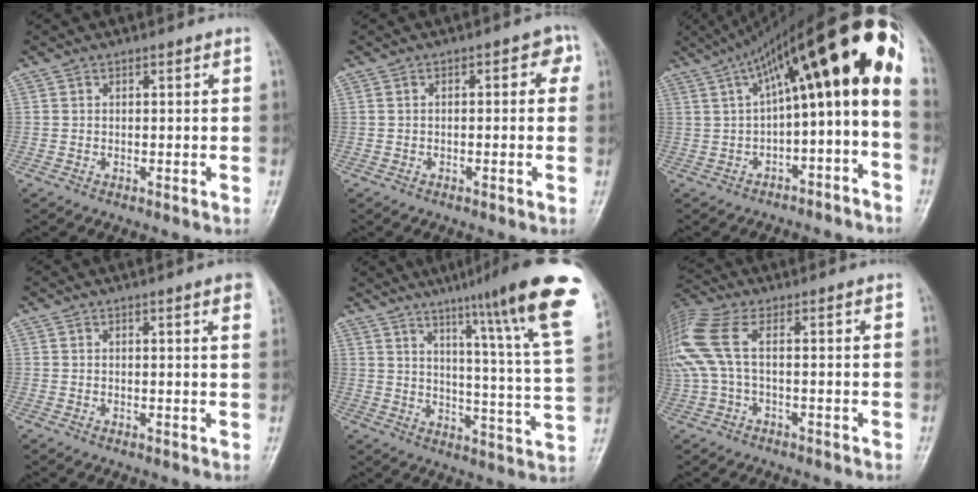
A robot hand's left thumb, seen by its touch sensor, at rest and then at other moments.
{"total": 3.2, "force": [0.3, 1.8, 2.7], "torque": [-0.014, 0.019, -0.006]}
{"total": 20.5, "force": [1.1, 6.4, 19.5], "torque": [-0.281, 0.080, 0.017]}
{"total": 3.8, "force": [2.3, 0.3, 3.0], "torque": [-0.028, 0.000, 0.022]}
{"total": 22.2, "force": [13.4, 1.0, 17.6], "torque": [-0.225, -0.060, 0.179]}
{"total": 9.5, "force": [1.2, 3.5, 8.8], "torque": [-0.246, 0.034, 0.026]}